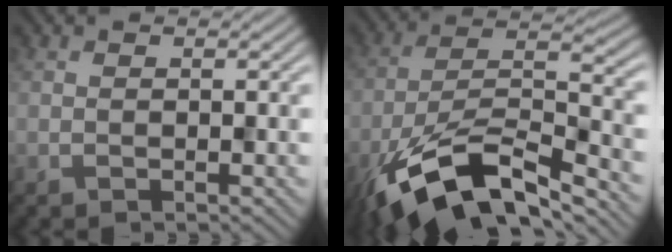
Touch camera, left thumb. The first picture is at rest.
{"total": 14.6, "force": [-9.4, 5.0, 10.1], "torque": [-0.199, -0.014, -0.179]}